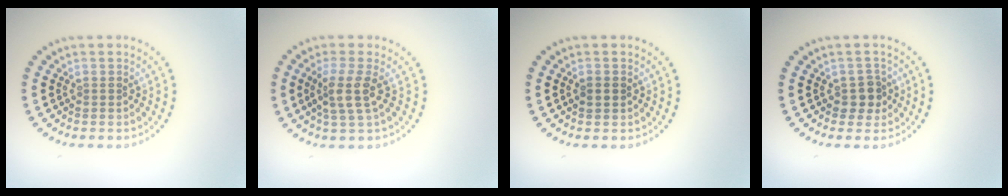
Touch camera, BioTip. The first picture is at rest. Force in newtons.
{"total": 3.0, "press": 2.4, "slide": 1.8}
{"total": 1.4, "press": 1.4, "slide": 0.2}
{"total": 1.9, "press": 1.6, "slide": 1.0}